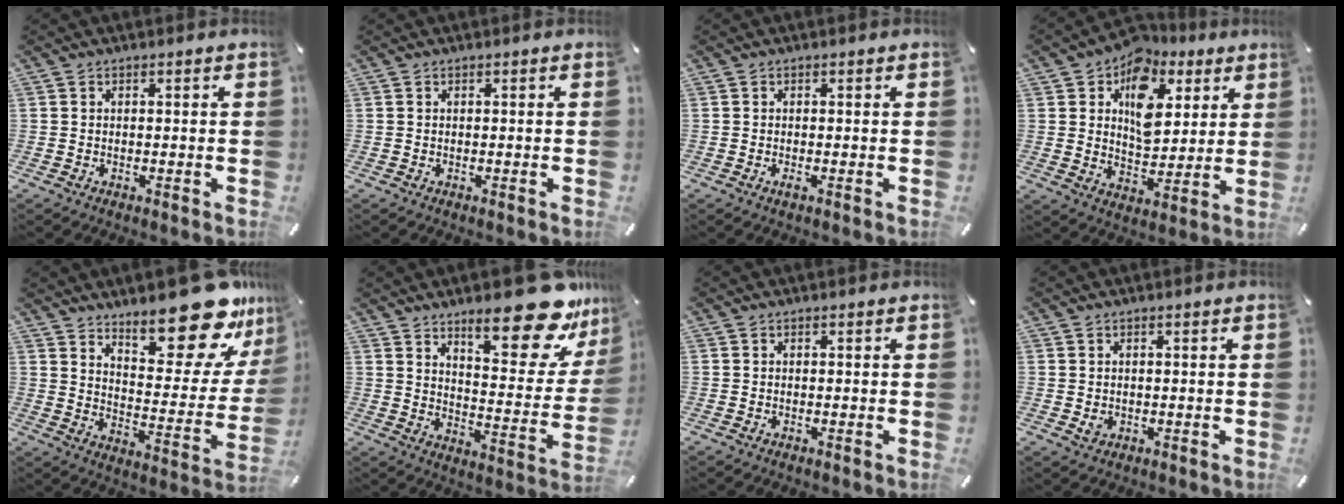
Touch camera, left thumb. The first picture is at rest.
{"total": 0.0}
{"total": 0.7, "force": [-0.2, 0.1, 0.7], "torque": [-0.012, -0.004, -0.002]}
{"total": 12.9, "force": [5.6, 9.4, 7.0], "torque": [-0.108, -0.029, 0.101]}
{"total": 22.4, "force": [16.8, 8.1, 12.2], "torque": [-0.145, -0.137, 0.278]}
{"total": 22.7, "force": [15.8, 7.6, 14.4], "torque": [-0.185, -0.123, 0.257]}
{"total": 0.0}
{"total": 1.6, "force": [0.0, 1.4, 0.8], "torque": [-0.006, -0.001, -0.001]}